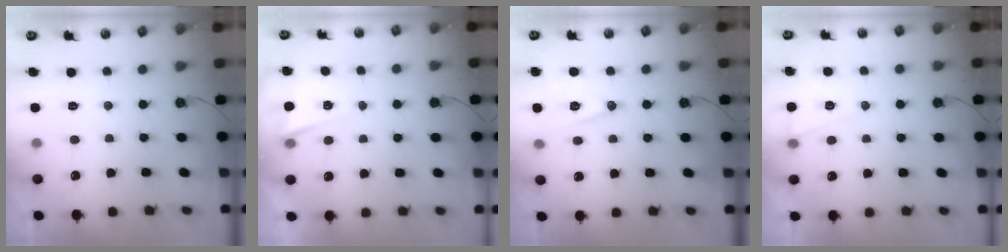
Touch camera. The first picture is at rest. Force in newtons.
{"total": 3.0, "press": 2.8, "slide": 0.9}
{"total": 11.5, "press": 11.0, "slide": 3.3}
{"total": 6.0, "press": 3.9, "slide": 4.5}